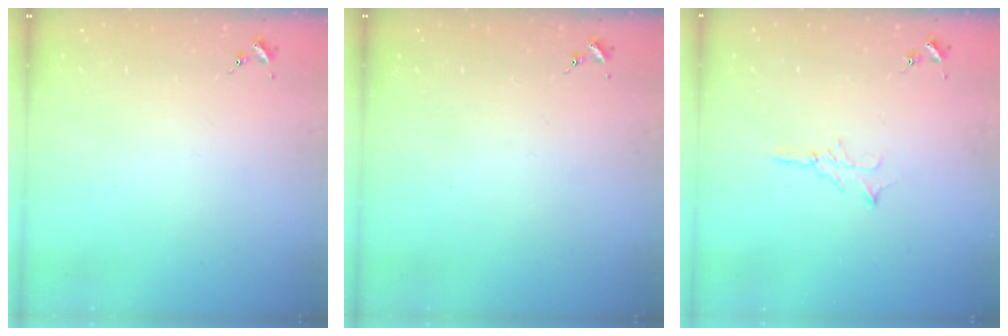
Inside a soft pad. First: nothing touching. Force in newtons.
{"total": 0.0}
{"total": 4.7, "press": 4.7, "slide": 0.5}